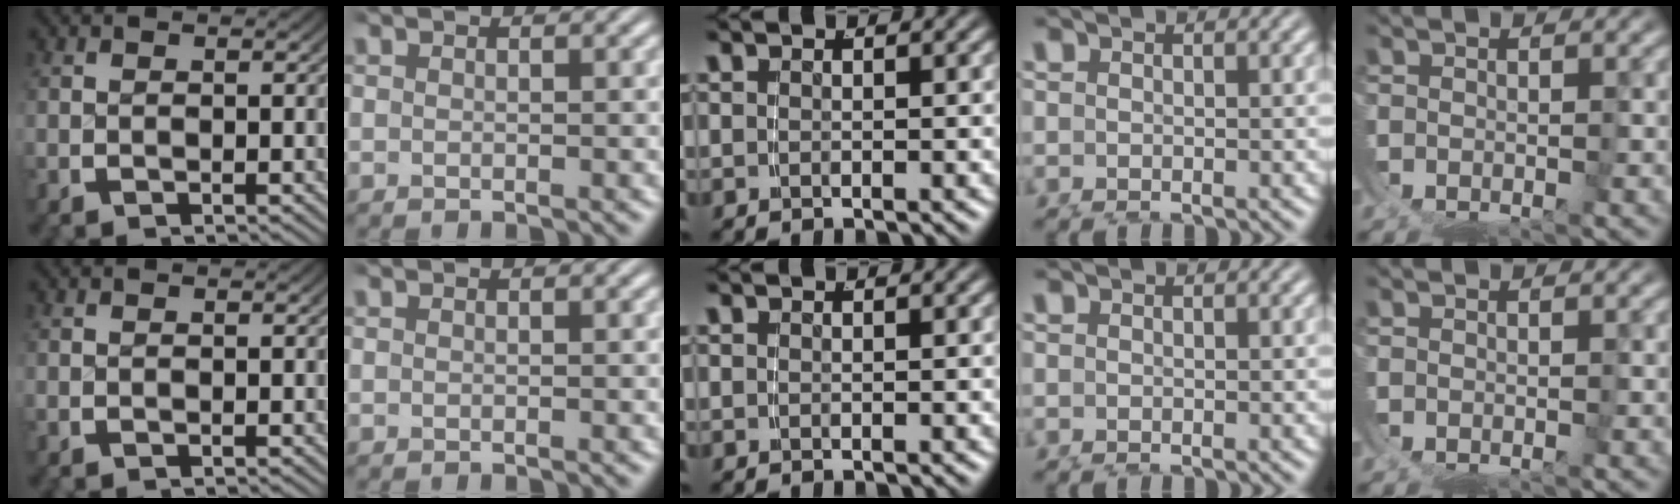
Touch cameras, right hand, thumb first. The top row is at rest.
{}